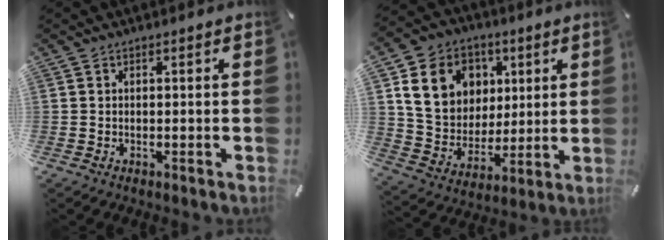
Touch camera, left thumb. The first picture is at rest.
{"total": 15.9, "force": [5.2, 13.7, 6.2], "torque": [-0.111, -0.008, 0.107]}